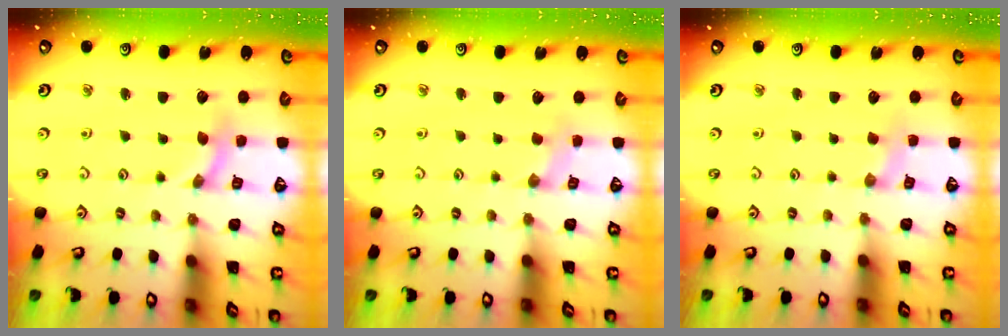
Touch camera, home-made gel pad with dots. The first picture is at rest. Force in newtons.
{"total": 0.0}
{"total": 1.3, "press": 1.2, "slide": 0.2}